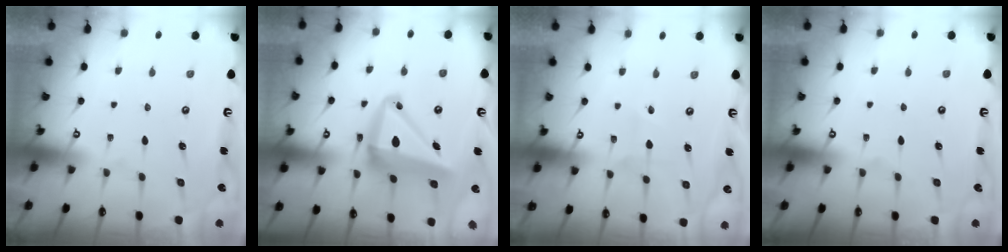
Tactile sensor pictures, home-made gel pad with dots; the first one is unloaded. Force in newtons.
{"total": 14.9, "press": 14.7, "slide": 2.6}
{"total": 2.7, "press": 2.5, "slide": 0.9}
{"total": 0.0}